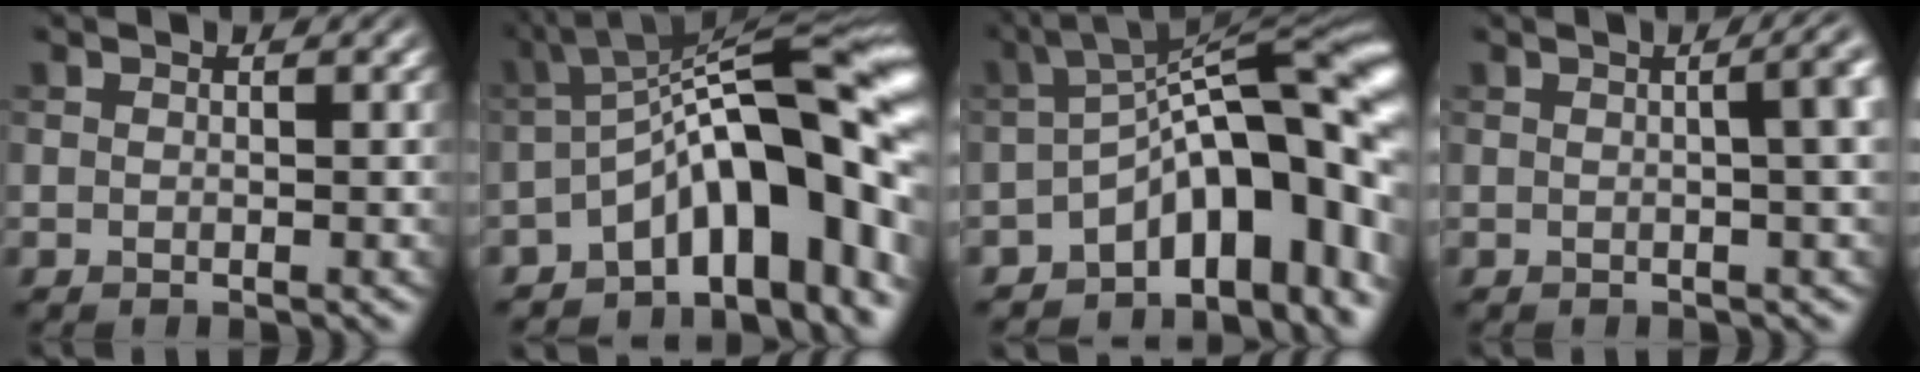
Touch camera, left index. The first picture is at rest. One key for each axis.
{"total": 14.0, "fx": -3.6, "fy": 4.5, "fz": 12.8, "tx": -0.161, "ty": 0.026, "tz": -0.062}
{"total": 12.9, "fx": -4.0, "fy": 4.9, "fz": 11.2, "tx": -0.139, "ty": 0.017, "tz": -0.065}
{"total": 6.4, "fx": 1.0, "fy": 2.8, "fz": 5.6, "tx": -0.018, "ty": 0.034, "tz": -0.004}